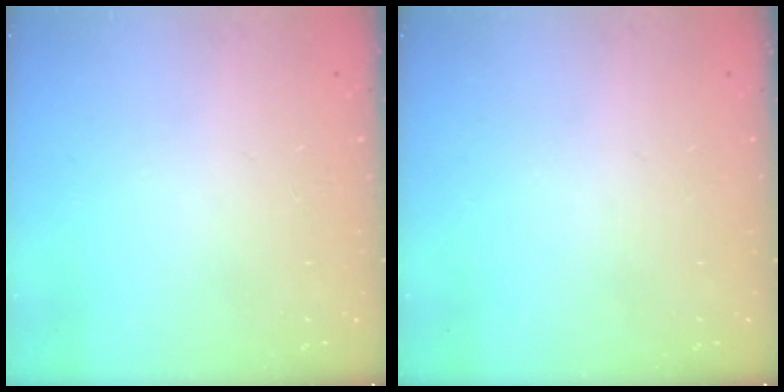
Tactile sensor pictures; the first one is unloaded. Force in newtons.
{"total": 0.0}